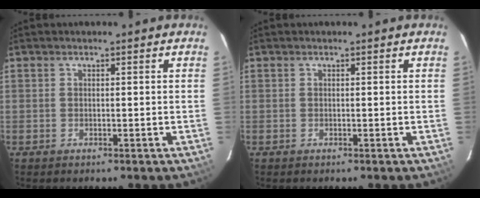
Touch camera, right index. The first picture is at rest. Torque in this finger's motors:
{"motor_torque": [-0.01, 0.00, 0.03, 0.00]}